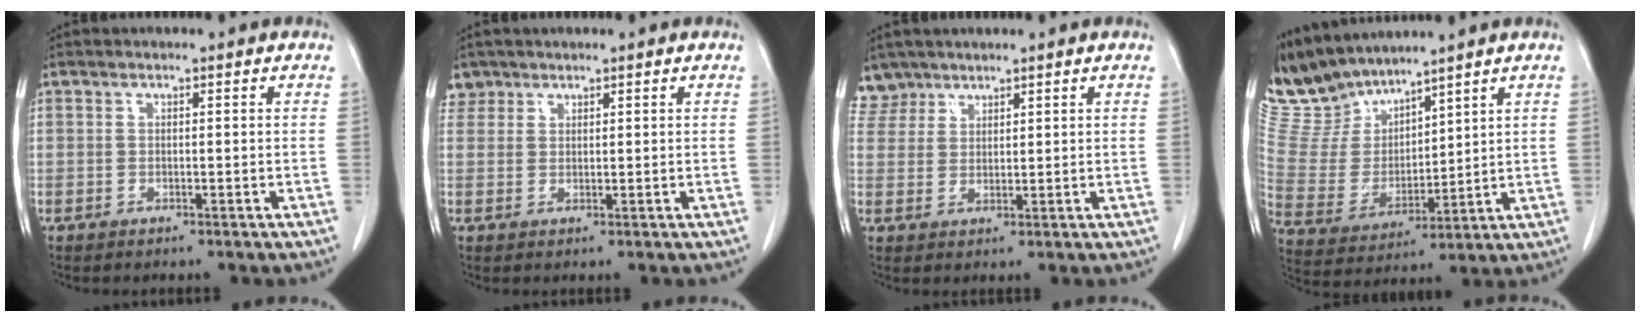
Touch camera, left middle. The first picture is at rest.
{"total": 2.3, "force": [1.7, 1.5, -0.3], "torque": [0.015, 0.007, 0.029]}
{"total": 3.6, "force": [3.0, 1.7, -0.6], "torque": [0.019, 0.006, 0.061]}
{"total": 10.4, "force": [10.1, 2.2, 1.2], "torque": [-0.050, 0.007, 0.228]}